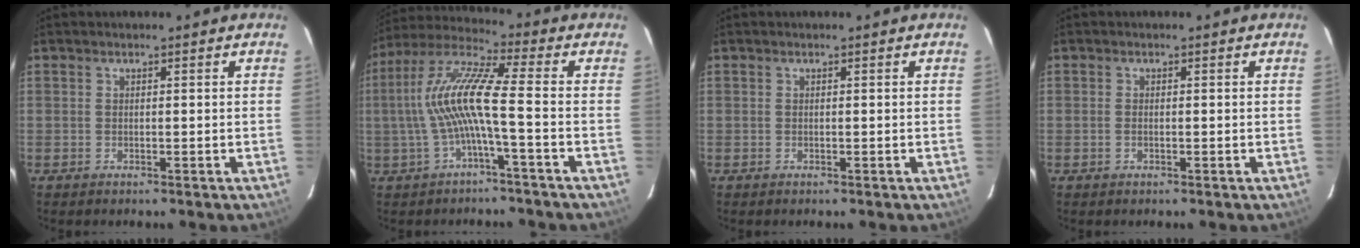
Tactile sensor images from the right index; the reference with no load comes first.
{"total": 11.2, "force": [-1.7, 0.4, 11.1], "torque": [-0.226, 0.012, -0.030]}
{"total": 0.0}
{"total": 0.7, "force": [-0.2, 0.5, 0.5], "torque": [-0.012, 0.000, -0.005]}